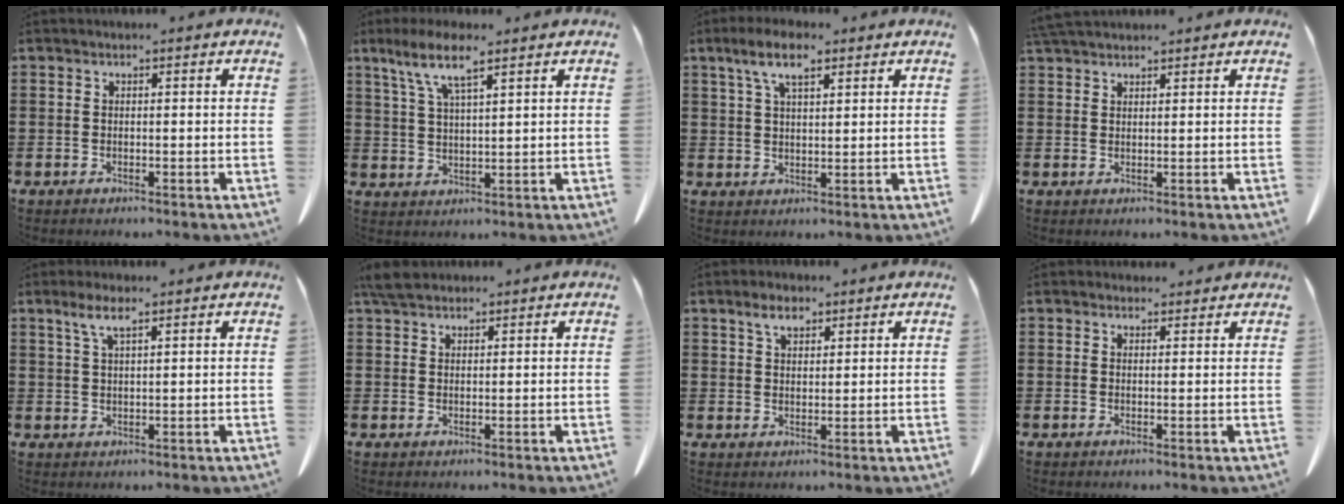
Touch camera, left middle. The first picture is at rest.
{"total": 6.5, "force": [4.3, 1.1, 4.8], "torque": [-0.105, -0.003, 0.075]}
{"total": 6.3, "force": [3.8, 2.0, 4.6], "torque": [-0.098, 0.006, 0.067]}
{"total": 2.8, "force": [2.5, 0.5, 1.0], "torque": [-0.026, 0.000, 0.049]}
{"total": 3.6, "force": [2.2, 0.6, 2.8], "torque": [-0.059, 0.003, 0.039]}
{"total": 3.5, "force": [2.8, 1.2, 1.5], "torque": [-0.038, 0.003, 0.055]}
{"total": 3.5, "force": [2.4, 1.6, 2.0], "torque": [-0.036, 0.002, 0.043]}
{"total": 1.6, "force": [1.5, 0.6, 0.2], "torque": [0.001, -0.001, 0.028]}